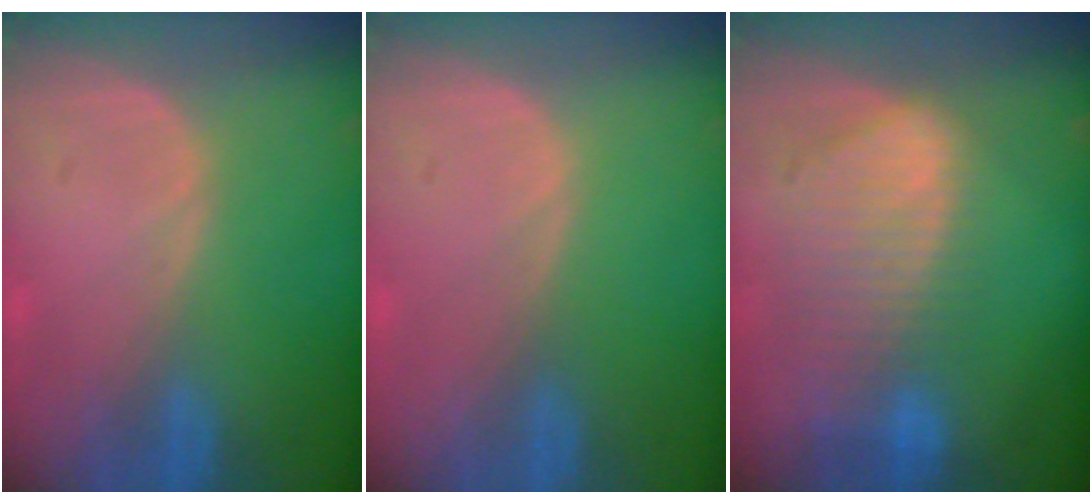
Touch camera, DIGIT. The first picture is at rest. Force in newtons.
{"total": 0.0}
{"total": 9.3, "press": 8.1, "slide": 4.5}